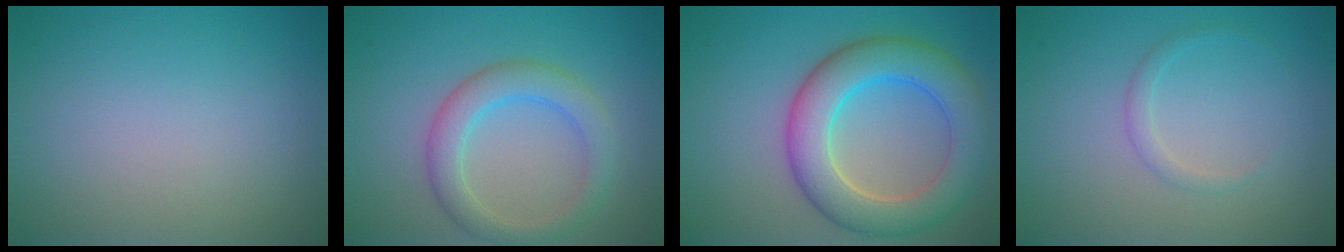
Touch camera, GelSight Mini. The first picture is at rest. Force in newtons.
{"total": 3.8, "press": 3.8, "slide": 0.2}
{"total": 7.5, "press": 7.5, "slide": 0.4}
{"total": 1.0, "press": 1.0, "slide": 0.1}